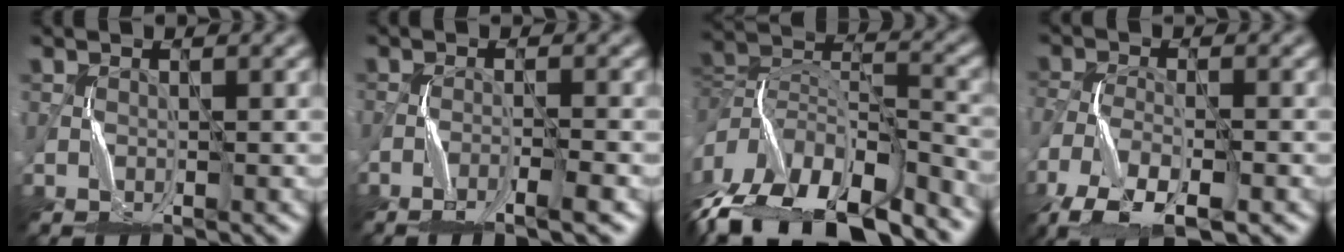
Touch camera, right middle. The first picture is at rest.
{"total": 3.5, "force": [-2.3, 0.3, 2.6], "torque": [-0.037, 0.001, -0.048]}
{"total": 15.2, "force": [-9.3, 6.8, 10.0], "torque": [-0.216, -0.008, -0.147]}
{"total": 8.3, "force": [-5.7, 3.0, 5.3], "torque": [-0.101, -0.026, -0.101]}